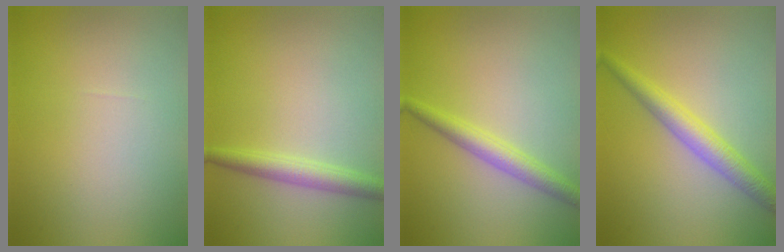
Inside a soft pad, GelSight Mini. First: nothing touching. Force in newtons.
{"total": 2.5, "press": 2.5, "slide": 0.0}
{"total": 2.6, "press": 2.6, "slide": 0.0}
{"total": 3.3, "press": 3.3, "slide": 0.0}